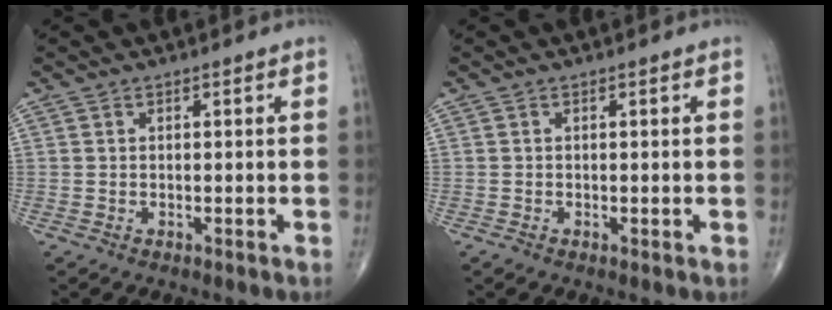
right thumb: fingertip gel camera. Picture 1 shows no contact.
{"total": 0.7, "force": [-0.2, 0.4, 0.5], "torque": [-0.005, -0.002, -0.007]}